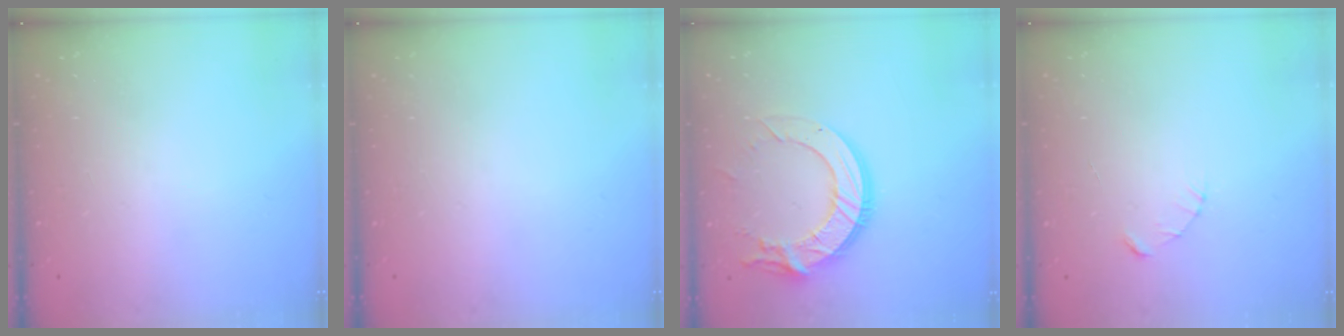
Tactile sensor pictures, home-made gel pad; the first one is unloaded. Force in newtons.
{"total": 0.0}
{"total": 15.3, "press": 15.2, "slide": 1.5}
{"total": 2.3, "press": 2.3, "slide": 0.3}